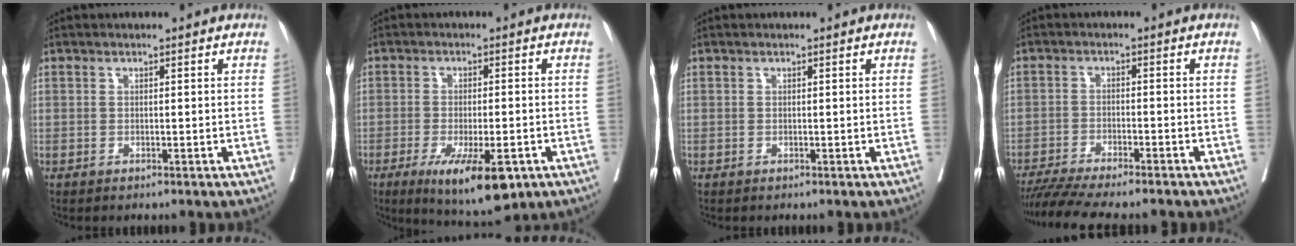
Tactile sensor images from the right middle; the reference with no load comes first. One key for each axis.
{"total": 11.2, "fx": -5.8, "fy": 2.9, "fz": 9.1, "tx": -0.139, "ty": -0.020, "tz": -0.081}
{"total": 0.0}
{"total": 11.2, "fx": -9.9, "fy": 0.1, "fz": 5.4, "tx": -0.076, "ty": -0.019, "tz": -0.157}